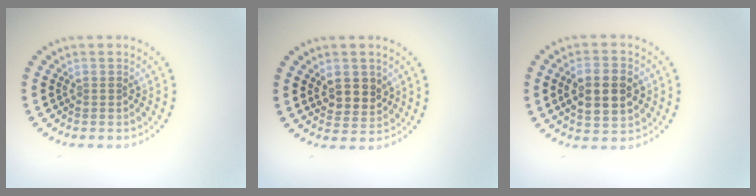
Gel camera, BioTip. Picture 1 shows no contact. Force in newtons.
{"total": 3.0, "press": 2.8, "slide": 0.9}
{"total": 5.5, "press": 5.5, "slide": 0.5}